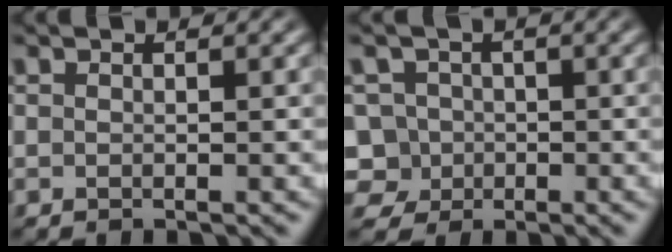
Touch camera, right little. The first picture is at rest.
{"total": 9.1, "force": [-2.4, 8.3, 2.6], "torque": [-0.081, -0.054, -0.031]}